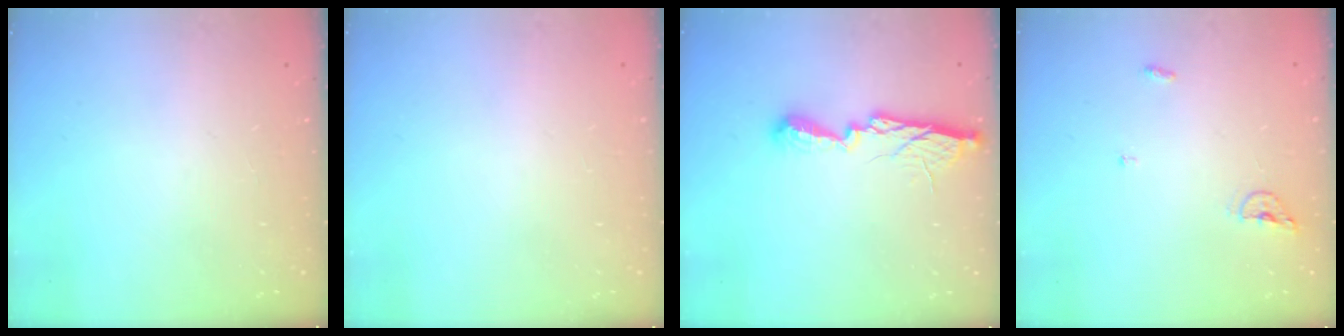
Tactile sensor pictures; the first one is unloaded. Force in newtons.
{"total": 0.8, "press": 0.8, "slide": 0.1}
{"total": 10.7, "press": 10.7, "slide": 0.3}
{"total": 4.4, "press": 4.3, "slide": 1.0}